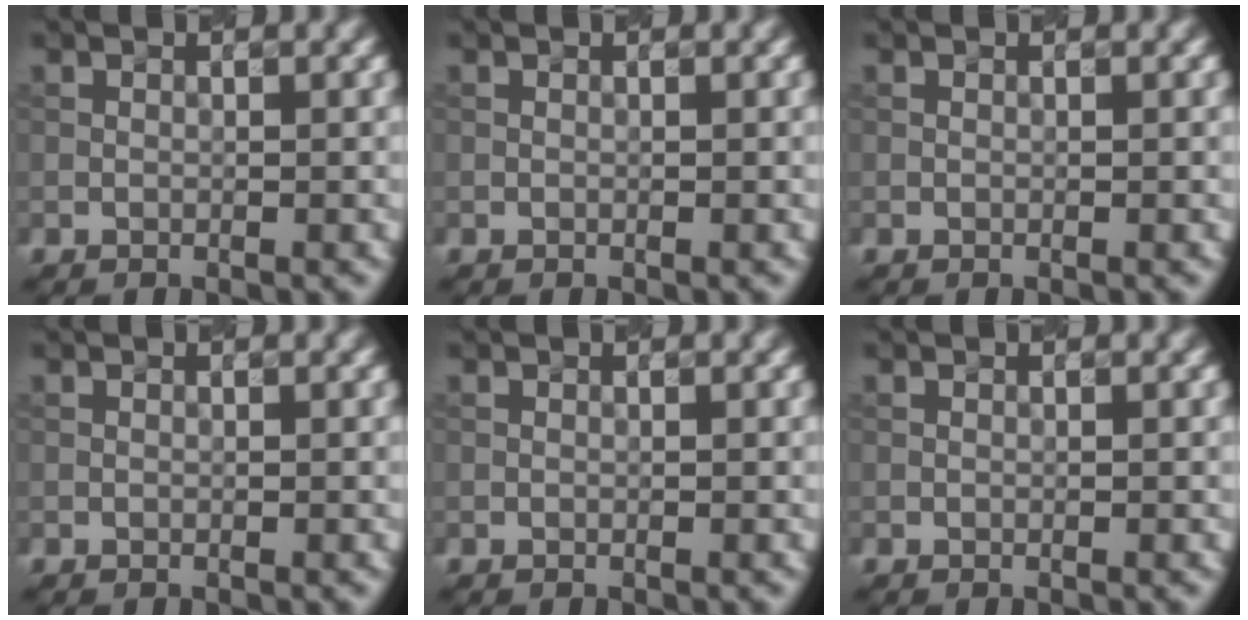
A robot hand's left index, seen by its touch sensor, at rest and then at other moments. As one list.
[{"total": 0.0}, {"total": 0.0}, {"total": 0.0}, {"total": 0.0}, {"total": 0.0}]